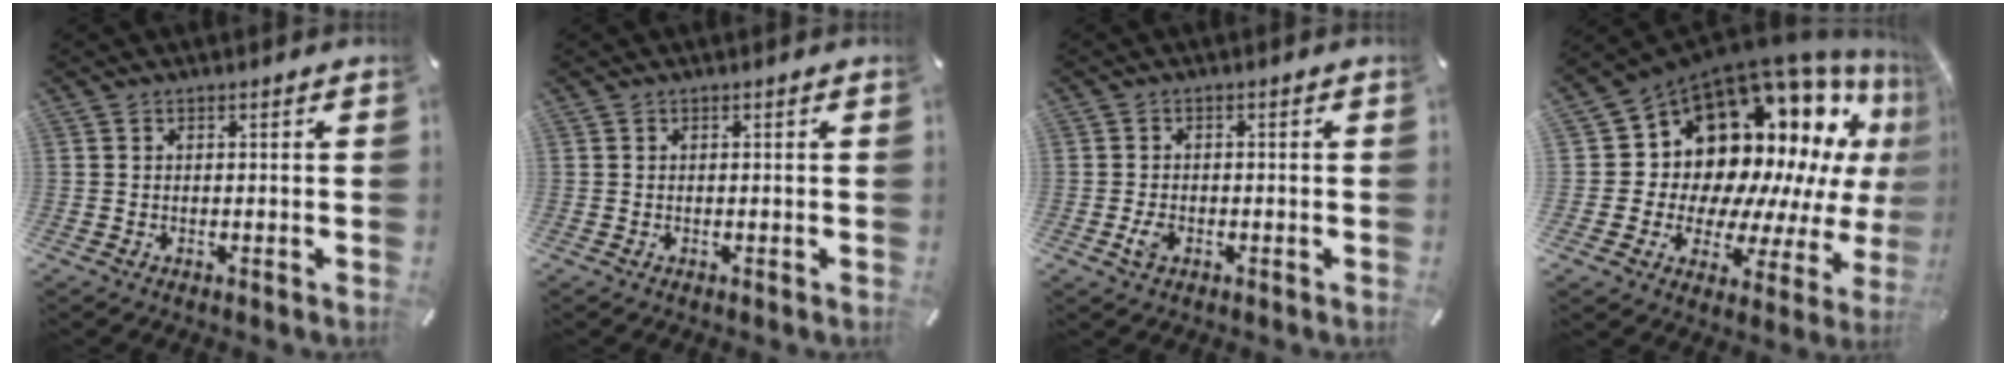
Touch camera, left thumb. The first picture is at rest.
{"total": 0.0}
{"total": 2.8, "force": [-0.9, 2.0, 1.8], "torque": [-0.046, -0.002, -0.020]}
{"total": 18.7, "force": [10.9, 12.6, 8.4], "torque": [-0.099, -0.136, 0.218]}